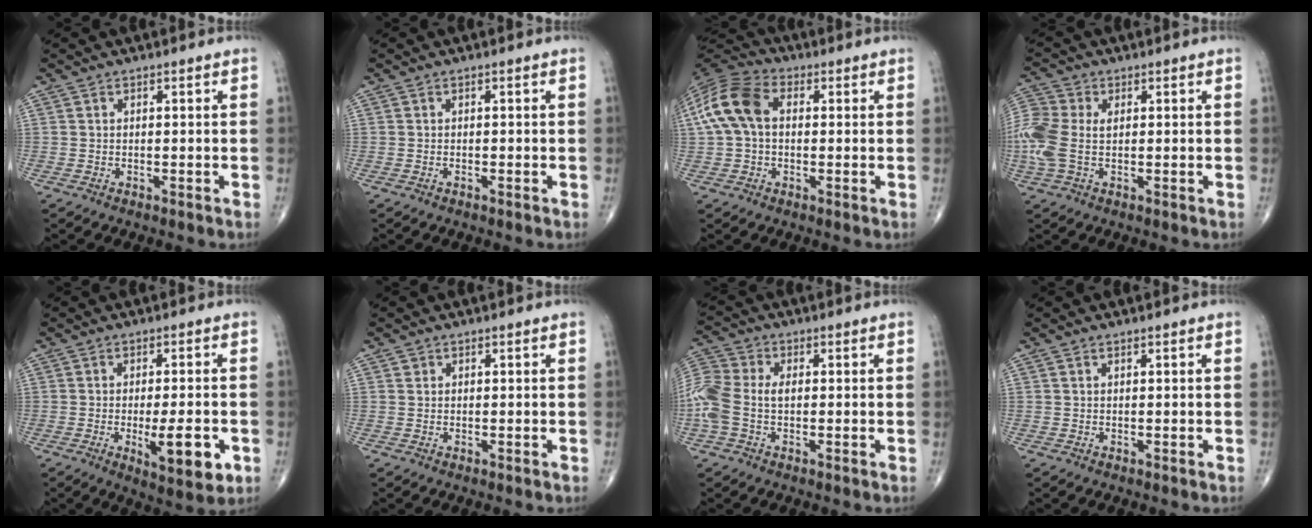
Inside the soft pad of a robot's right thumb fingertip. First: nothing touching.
{"total": 0.0}
{"total": 11.9, "force": [1.4, 8.0, 8.7], "torque": [-0.184, 0.033, 0.017]}
{"total": 10.2, "force": [0.5, 6.5, 7.9], "torque": [-0.222, 0.017, 0.010]}
{"total": 9.5, "force": [-2.6, 2.9, 8.6], "torque": [-0.119, -0.010, -0.031]}
{"total": 0.7, "force": [0.3, 0.6, 0.1], "torque": [0.006, 0.000, 0.004]}
{"total": 10.7, "force": [-0.4, 7.0, 8.1], "torque": [-0.215, 0.024, -0.009]}
{"total": 0.0}